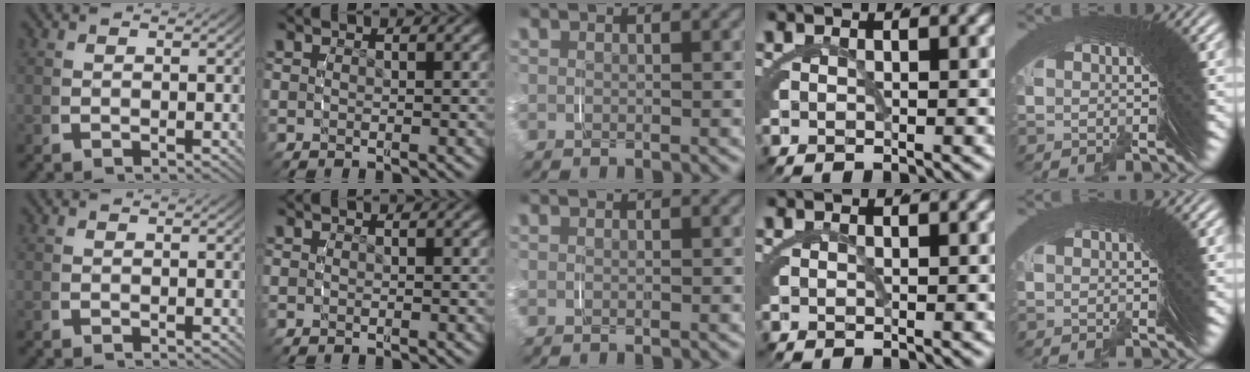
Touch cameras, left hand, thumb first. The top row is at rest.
{}